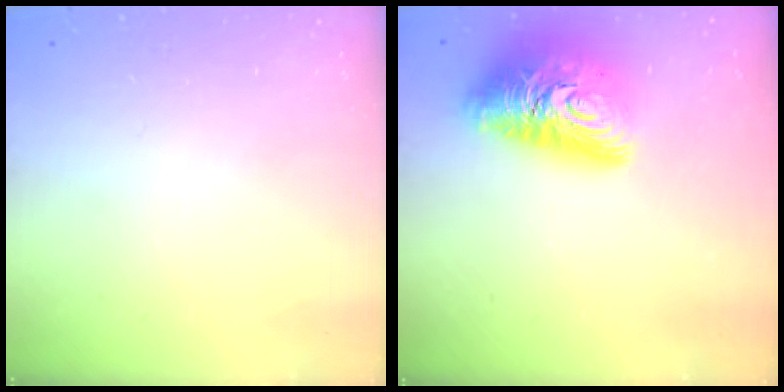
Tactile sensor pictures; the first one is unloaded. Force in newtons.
{"total": 17.8, "press": 17.7, "slide": 1.4}